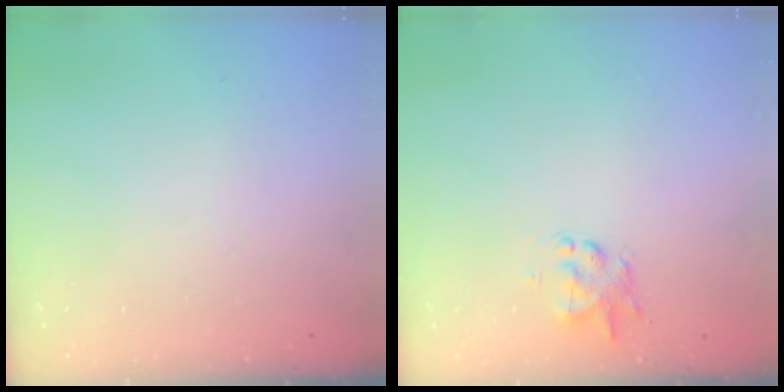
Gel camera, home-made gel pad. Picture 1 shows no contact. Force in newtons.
{"total": 1.4, "press": 1.3, "slide": 0.5}